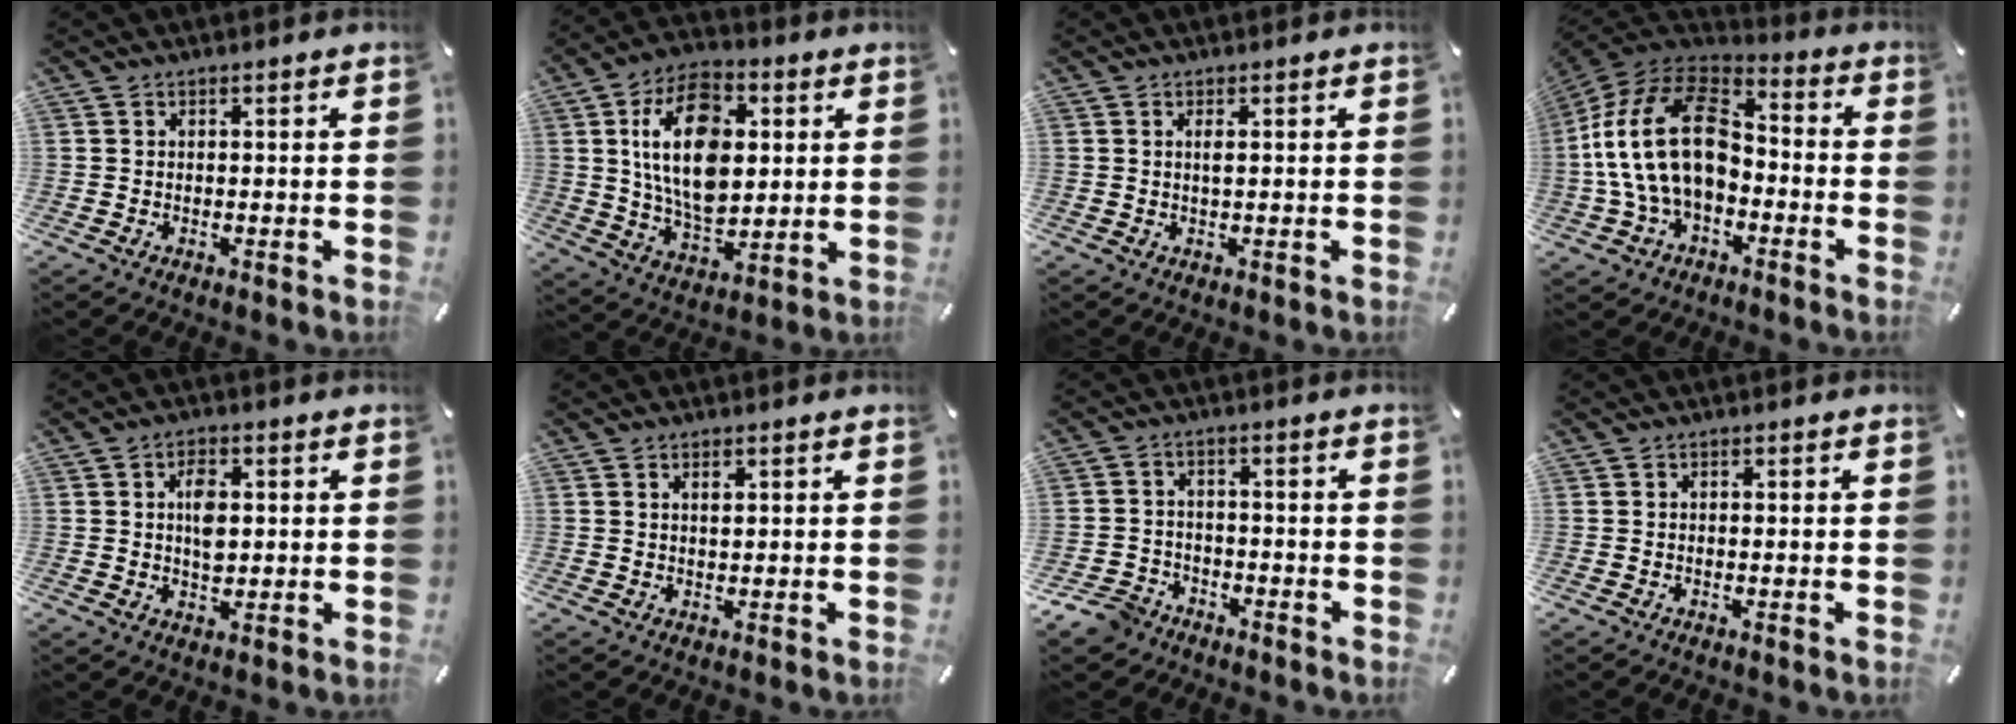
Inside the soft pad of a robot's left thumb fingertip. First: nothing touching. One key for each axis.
{"total": 18.5, "fx": 3.5, "fy": 11.9, "fz": 13.8, "tx": -0.268, "ty": 0.006, "tz": 0.060}
{"total": 1.3, "fx": 0.3, "fy": 0.2, "fz": 1.3, "tx": -0.027, "ty": -0.001, "tz": 0.004}
{"total": 22.5, "fx": -2.0, "fy": 14.7, "fz": 16.9, "tx": -0.356, "ty": 0.039, "tz": -0.034}
{"total": 5.6, "fx": 0.7, "fy": 3.4, "fz": 4.3, "tx": -0.073, "ty": -0.003, "tz": 0.004}
{"total": 1.8, "fx": 0.7, "fy": 0.9, "fz": 1.3, "tx": -0.021, "ty": -0.001, "tz": 0.010}
{"total": 6.3, "fx": -4.6, "fy": 3.9, "fz": 1.6, "tx": -0.042, "ty": 0.025, "tz": -0.092}
{"total": 0.6, "fx": -0.2, "fy": 0.3, "fz": 0.4, "tx": -0.008, "ty": 0.001, "tz": -0.004}